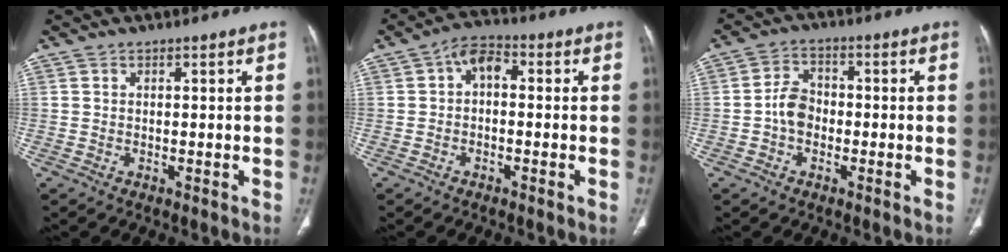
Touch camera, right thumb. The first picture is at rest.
{"total": 5.0, "force": [0.1, 3.2, 3.9], "torque": [-0.053, 0.019, -0.013]}
{"total": 5.3, "force": [-1.2, 4.1, 3.2], "torque": [-0.042, 0.018, -0.031]}